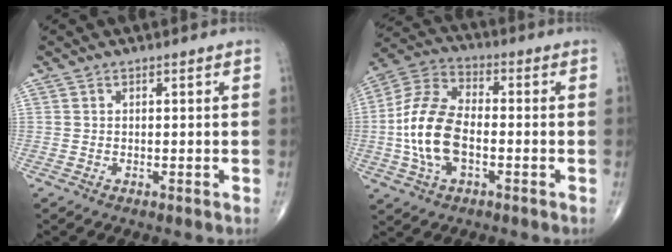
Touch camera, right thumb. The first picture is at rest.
{"total": 14.1, "force": [-2.4, 7.9, 11.5], "torque": [-0.236, 0.027, -0.050]}